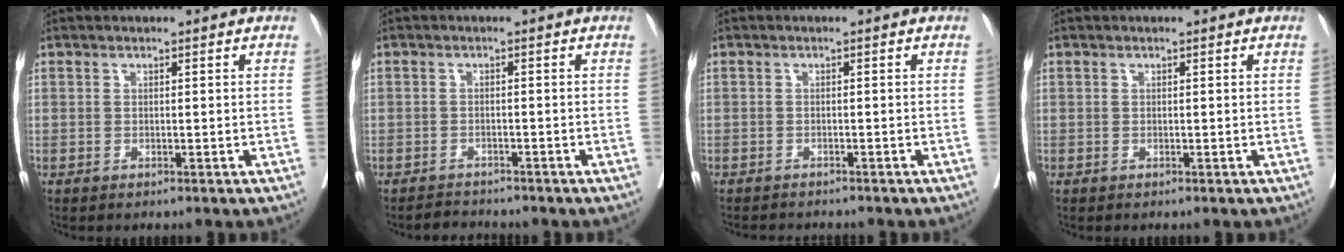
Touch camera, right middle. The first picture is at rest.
{"total": 1.8, "force": [-1.7, 0.2, -0.4], "torque": [0.000, -0.010, -0.029]}
{"total": 4.3, "force": [-4.1, 0.6, 1.3], "torque": [-0.019, -0.008, -0.056]}
{"total": 0.0}